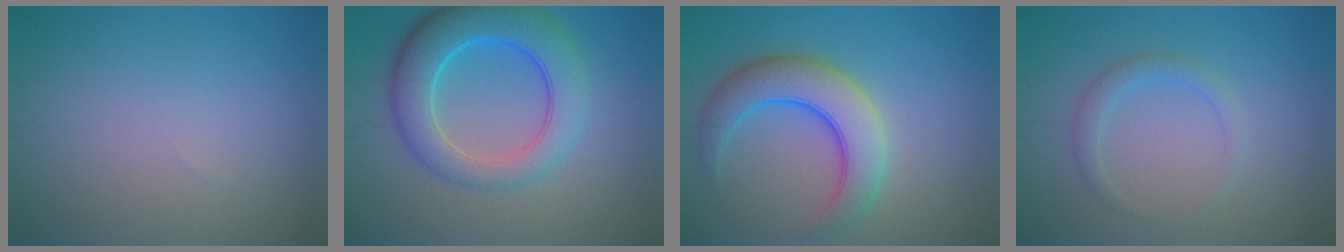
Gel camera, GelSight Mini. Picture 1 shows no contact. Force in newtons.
{"total": 7.6, "press": 7.6, "slide": 0.3}
{"total": 6.4, "press": 6.4, "slide": 0.3}
{"total": 1.8, "press": 1.8, "slide": 0.1}